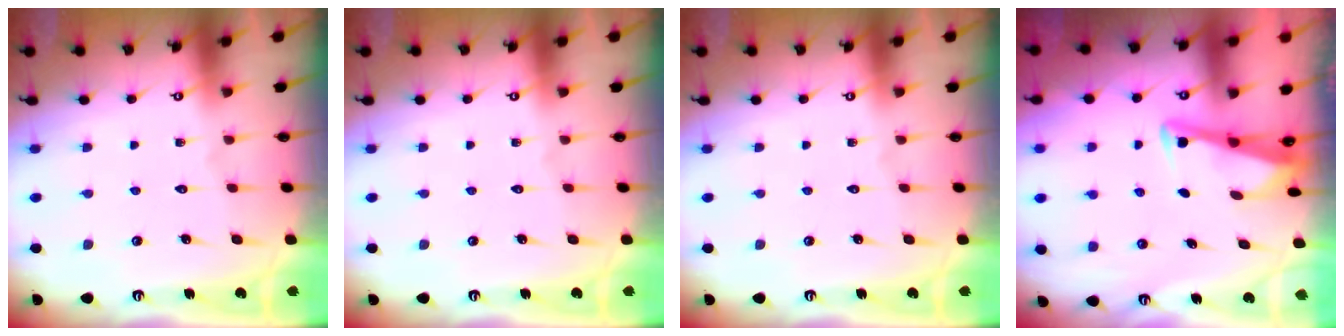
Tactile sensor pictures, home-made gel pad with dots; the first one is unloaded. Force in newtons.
{"total": 0.0}
{"total": 0.0}
{"total": 3.4, "press": 3.4, "slide": 0.4}